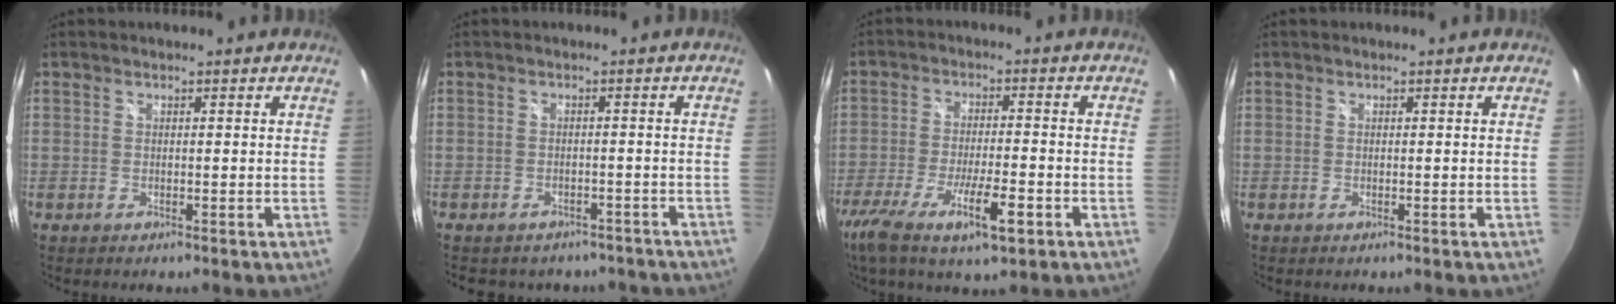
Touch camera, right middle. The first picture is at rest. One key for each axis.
{"total": 9.2, "fx": -7.5, "fy": 4.4, "fz": 3.0, "tx": -0.061, "ty": -0.004, "tz": -0.087}
{"total": 14.2, "fx": -7.9, "fy": 3.3, "fz": 11.3, "tx": -0.231, "ty": -0.041, "tz": -0.139}
{"total": 0.0}